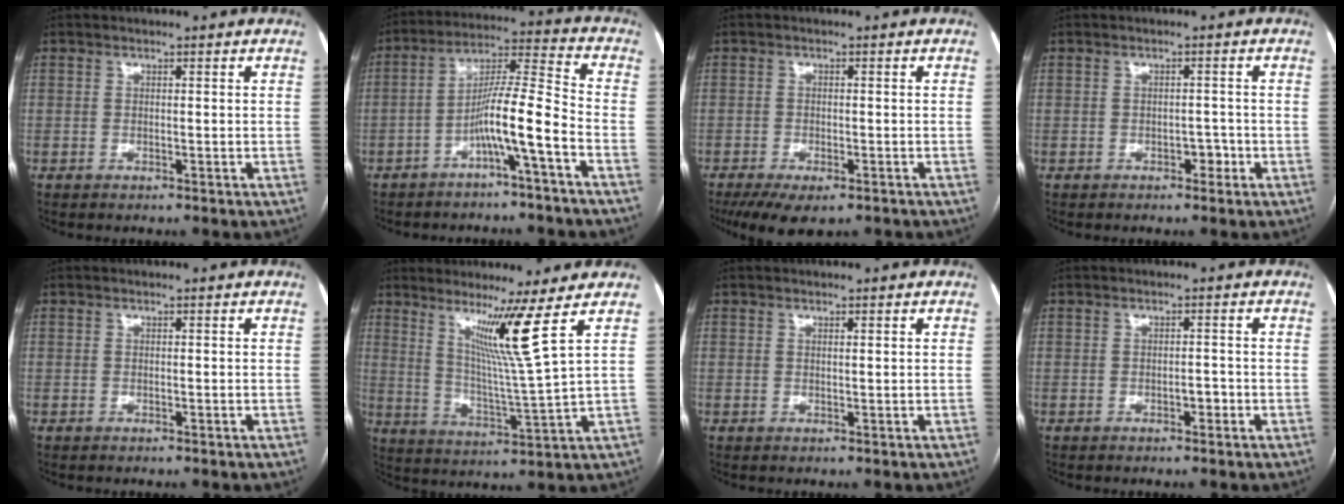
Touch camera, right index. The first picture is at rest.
{"total": 9.4, "force": [-4.4, -0.5, 8.3], "torque": [-0.146, 0.022, -0.077]}
{"total": 7.8, "force": [-5.5, 2.9, 4.7], "torque": [-0.072, -0.012, -0.084]}
{"total": 1.7, "force": [-0.9, 1.1, 1.1], "torque": [-0.011, 0.005, -0.012]}
{"total": 0.0}
{"total": 9.2, "force": [5.1, -3.6, 6.8], "torque": [-0.121, -0.039, 0.095]}
{"total": 0.5, "force": [0.4, -0.1, 0.4], "torque": [-0.008, -0.001, 0.006]}
{"total": 1.3, "force": [-0.6, 0.6, 1.0], "torque": [-0.012, 0.003, -0.010]}